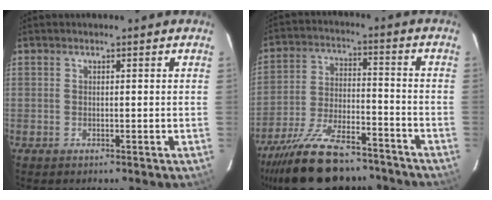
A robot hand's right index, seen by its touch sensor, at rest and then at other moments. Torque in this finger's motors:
{"motor_torque": [1.12, -1.03, 0.81, 0.21]}